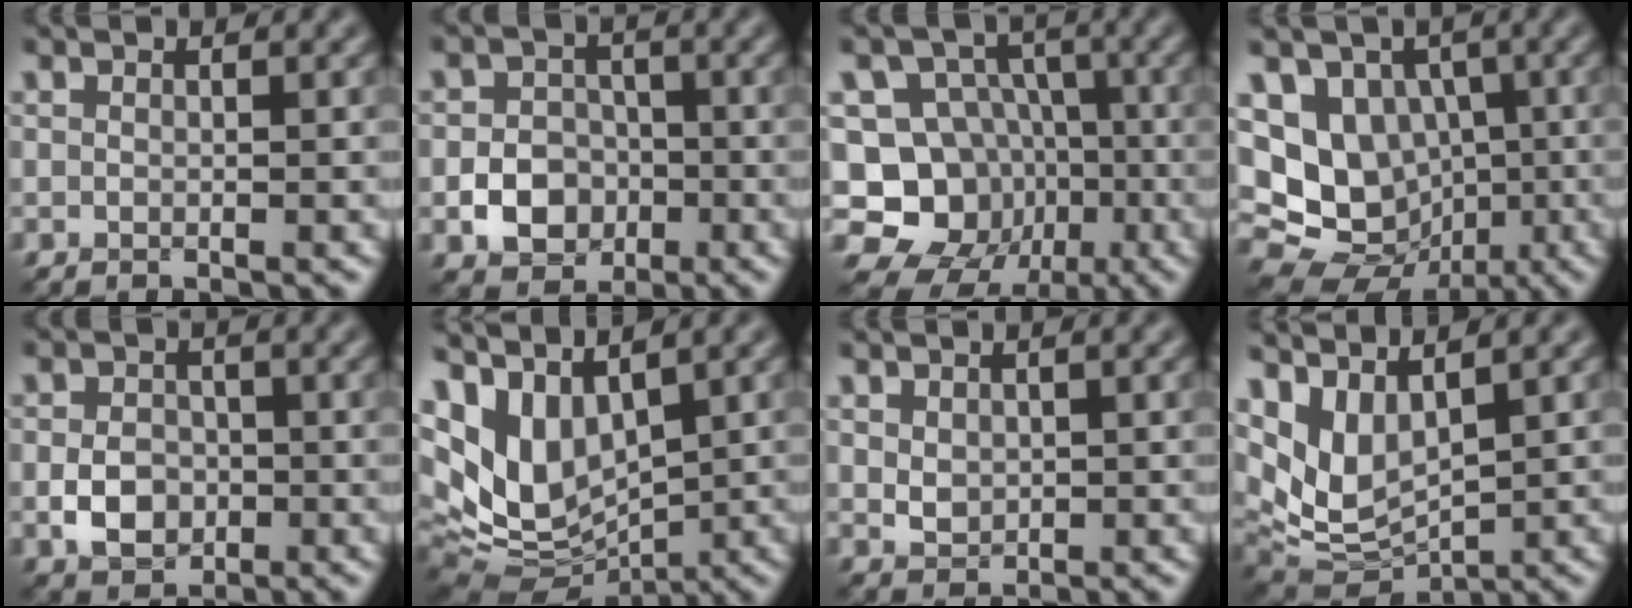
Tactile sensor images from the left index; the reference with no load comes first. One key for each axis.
{"total": 4.3, "fx": -1.6, "fy": 3.5, "fz": 2.0, "tx": -0.028, "ty": -0.002, "tz": -0.031}
{"total": 15.0, "fx": -5.3, "fy": 13.4, "fz": 4.3, "tx": -0.093, "ty": 0.002, "tz": -0.085}
{"total": 13.2, "fx": -1.0, "fy": 11.4, "fz": 6.5, "tx": -0.123, "ty": 0.017, "tz": -0.030}
{"total": 3.6, "fx": -1.1, "fy": 2.7, "fz": 2.1, "tx": -0.037, "ty": 0.000, "tz": -0.023}
{"total": 9.0, "fx": 2.3, "fy": 5.6, "fz": 6.6, "tx": -0.139, "ty": -0.005, "tz": 0.070}
{"total": 1.5, "fx": 0.2, "fy": 1.2, "fz": 0.9, "tx": -0.022, "ty": -0.003, "tz": 0.008}
{"total": 6.1, "fx": 2.8, "fy": 3.1, "fz": 4.4, "tx": -0.104, "ty": -0.014, "tz": 0.063}